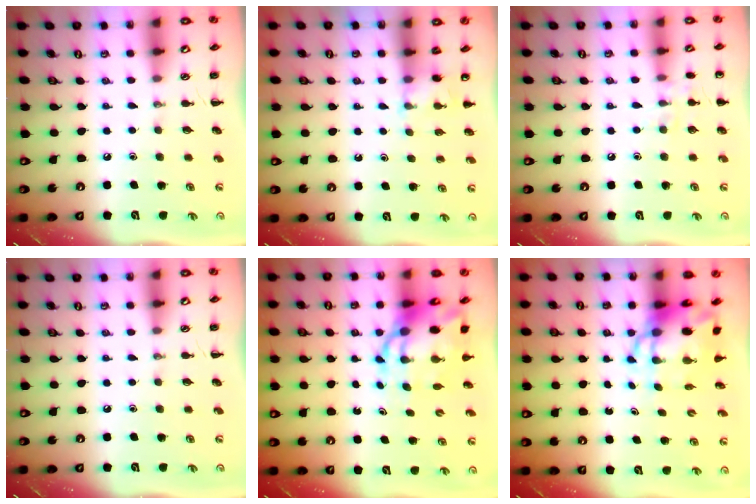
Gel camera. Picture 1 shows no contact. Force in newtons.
{"total": 4.7, "press": 4.5, "slide": 1.4}
{"total": 6.9, "press": 6.5, "slide": 2.1}
{"total": 0.0}
{"total": 10.2, "press": 9.9, "slide": 2.7}
{"total": 8.3, "press": 8.0, "slide": 2.2}